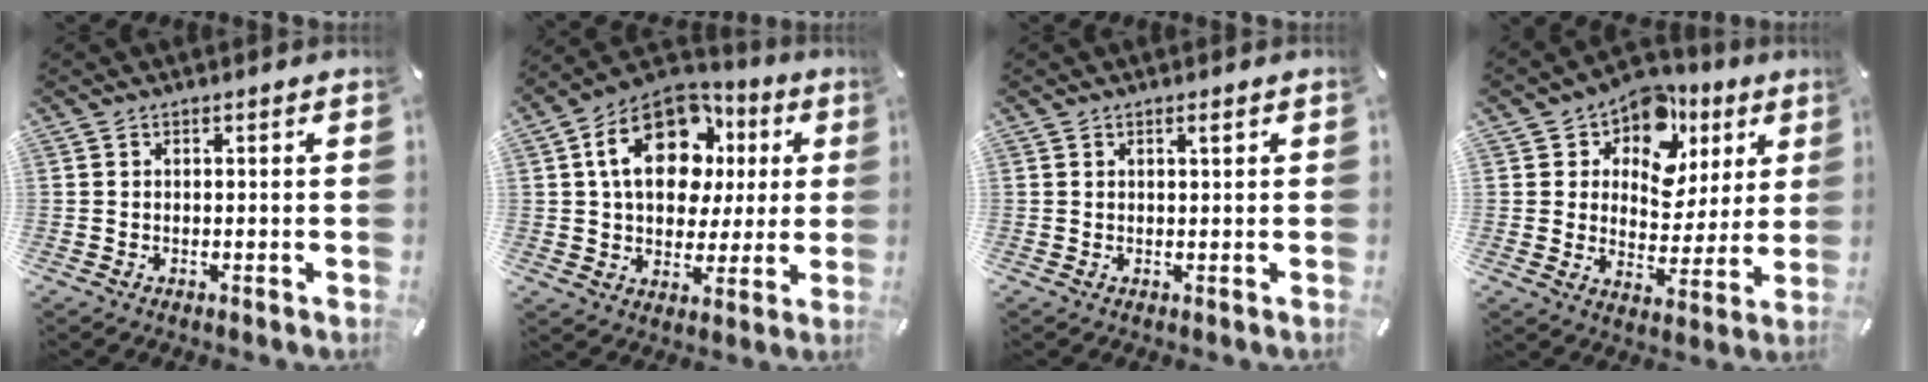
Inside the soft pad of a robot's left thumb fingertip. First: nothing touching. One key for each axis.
{"total": 18.7, "fx": 5.8, "fy": 13.4, "fz": 11.7, "tx": -0.197, "ty": -0.013, "tz": 0.104}
{"total": 1.1, "fx": 0.6, "fy": 0.2, "fz": 0.9, "tx": -0.019, "ty": 0.000, "tz": 0.010}
{"total": 11.3, "fx": 6.7, "fy": 8.1, "fz": 4.2, "tx": -0.080, "ty": -0.046, "tz": 0.125}